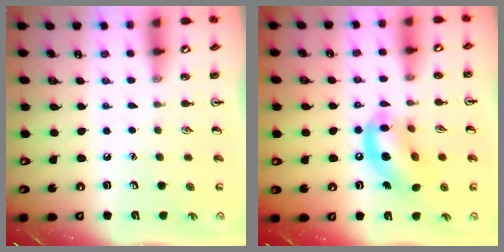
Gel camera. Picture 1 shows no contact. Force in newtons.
{"total": 12.2, "press": 11.5, "slide": 4.1}